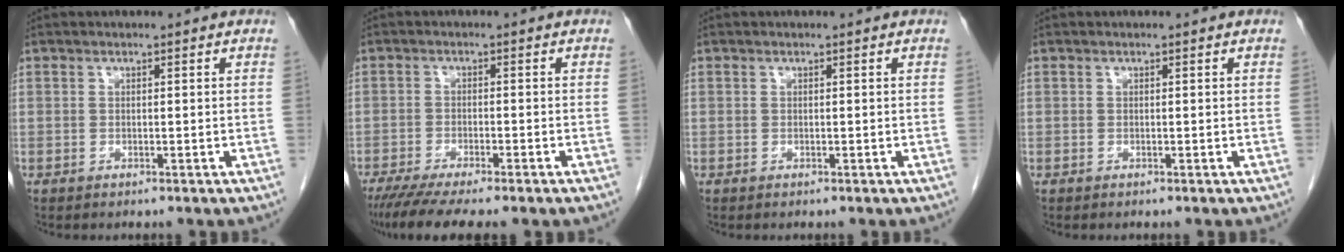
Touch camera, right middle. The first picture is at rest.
{"total": 8.9, "force": [-7.0, 0.7, 5.4], "torque": [-0.077, -0.019, -0.108]}
{"total": 0.0}
{"total": 0.0}